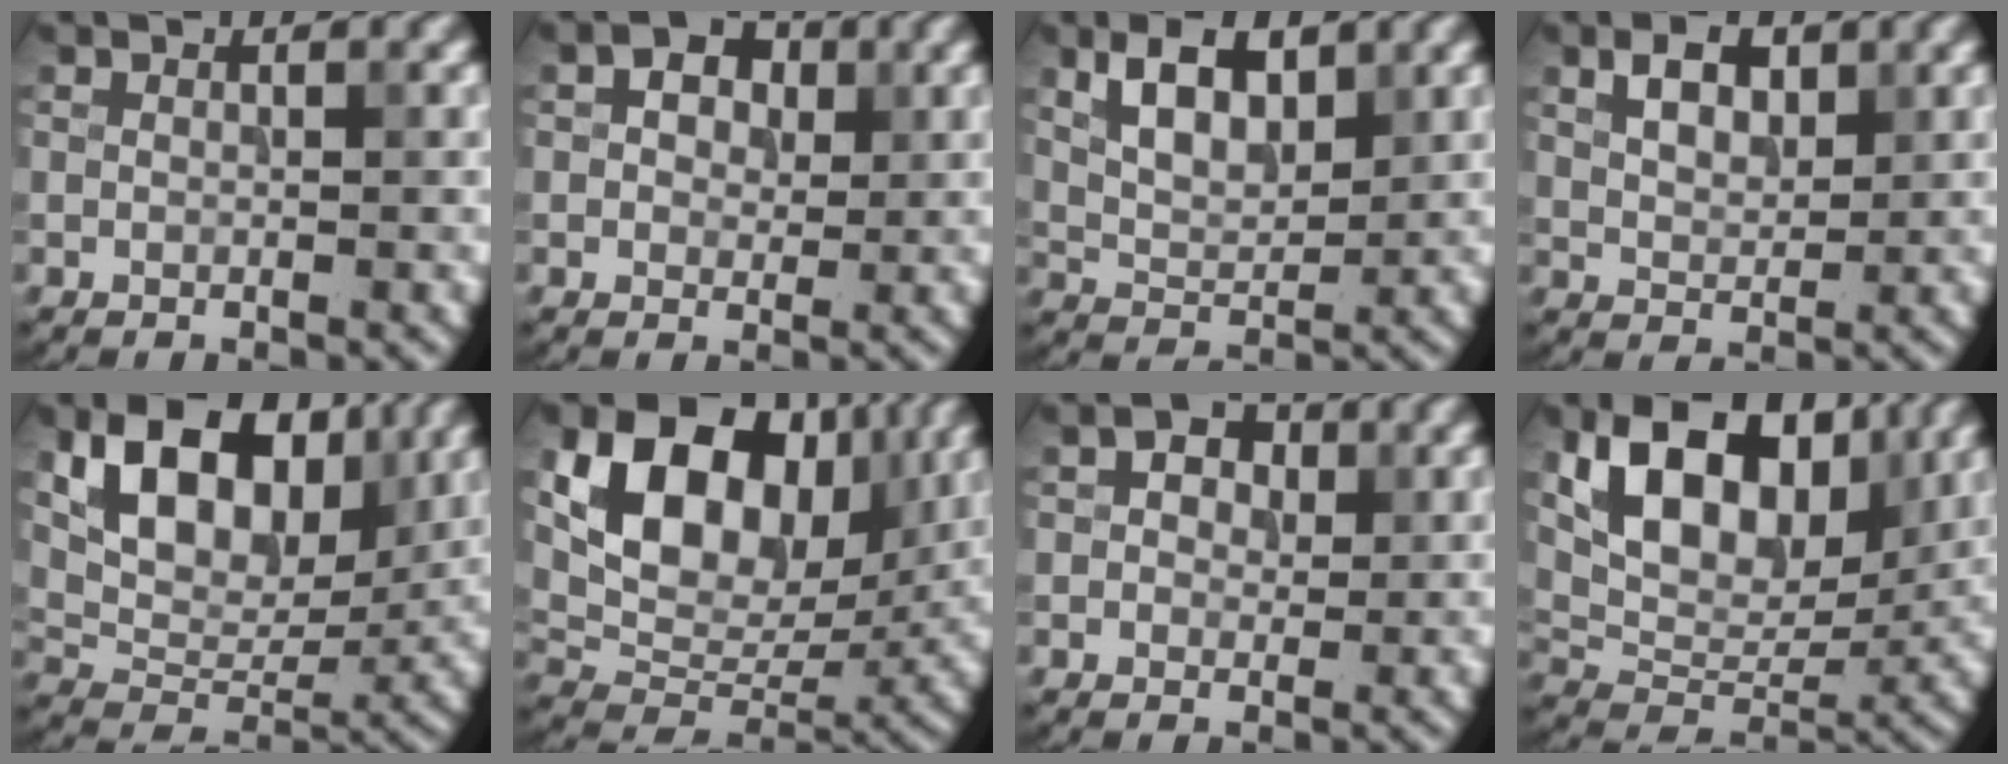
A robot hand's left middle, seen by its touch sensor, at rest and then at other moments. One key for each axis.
{"total": 3.1, "fx": 1.0, "fy": 2.2, "fz": 2.0, "tx": -0.029, "ty": 0.004, "tz": 0.008}
{"total": 5.0, "fx": 2.2, "fy": 2.6, "fz": 3.6, "tx": -0.070, "ty": 0.002, "tz": 0.039}
{"total": 3.4, "fx": 1.6, "fy": 2.0, "fz": 2.3, "tx": -0.045, "ty": 0.004, "tz": 0.029}
{"total": 9.5, "fx": 3.8, "fy": 5.9, "fz": 6.3, "tx": -0.113, "ty": -0.007, "tz": 0.064}
{"total": 12.1, "fx": 4.5, "fy": 8.1, "fz": 7.9, "tx": -0.144, "ty": 0.006, "tz": 0.079}
{"total": 2.5, "fx": 0.6, "fy": 1.9, "fz": 1.5, "tx": -0.021, "ty": 0.002, "tz": 0.004}
{"total": 10.3, "fx": 4.1, "fy": 6.3, "fz": 7.1, "tx": -0.128, "ty": -0.005, "tz": 0.069}